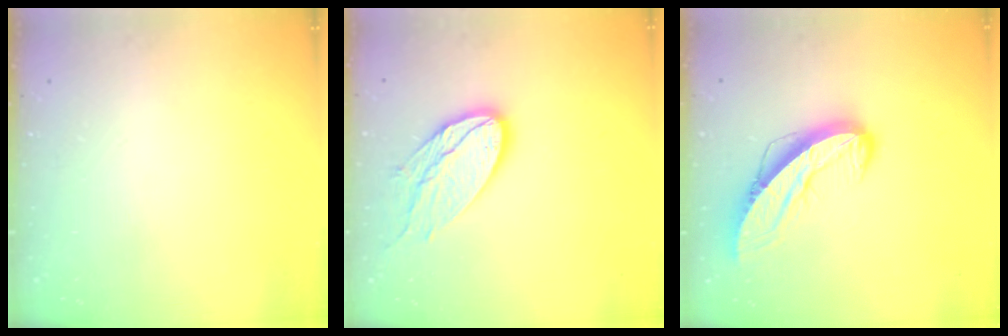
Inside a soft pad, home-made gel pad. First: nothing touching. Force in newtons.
{"total": 14.3, "press": 14.3, "slide": 1.0}
{"total": 11.0, "press": 11.0, "slide": 1.2}